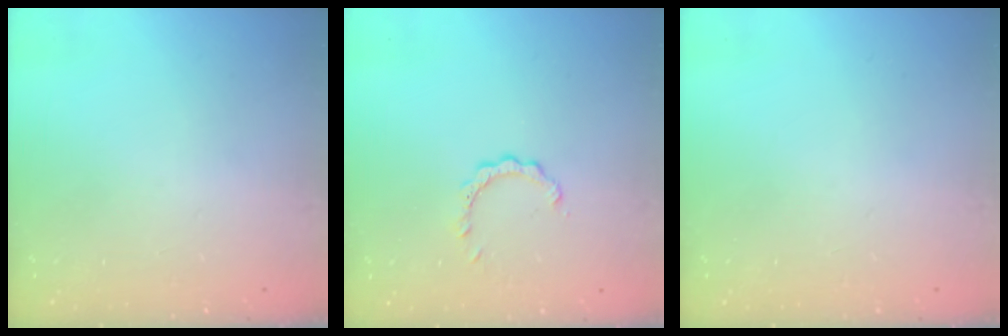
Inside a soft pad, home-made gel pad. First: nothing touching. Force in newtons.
{"total": 3.0, "press": 3.0, "slide": 0.1}
{"total": 0.0}